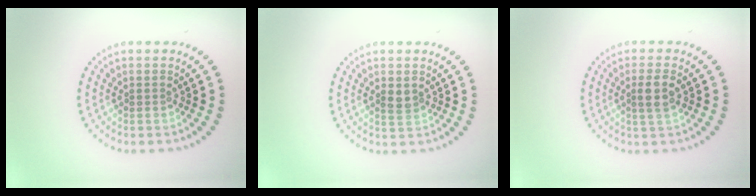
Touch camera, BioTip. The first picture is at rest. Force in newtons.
{"total": 1.2, "press": 1.2, "slide": 0.3}
{"total": 2.1, "press": 1.9, "slide": 0.8}